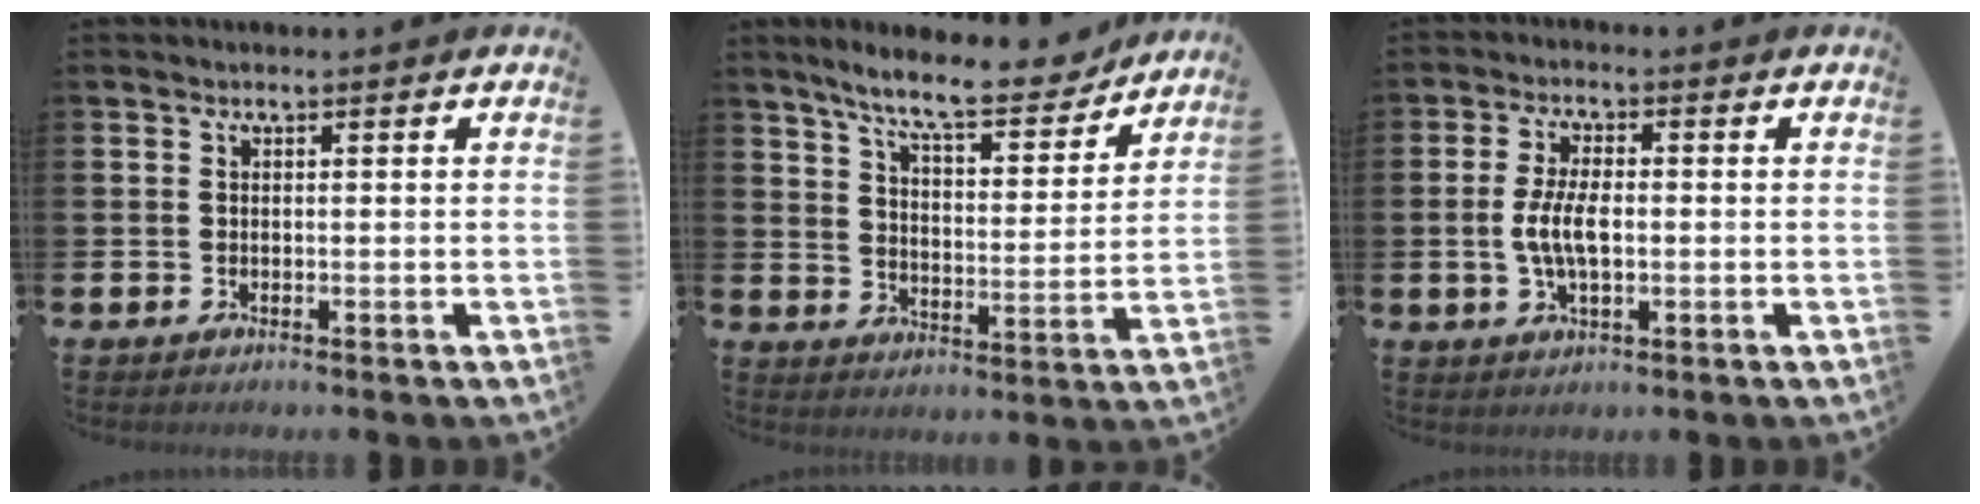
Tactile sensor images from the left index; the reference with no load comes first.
{"total": 9.4, "force": [8.4, 1.7, 3.9], "torque": [-0.089, -0.050, 0.143]}
{"total": 5.3, "force": [-0.2, 2.3, 4.7], "torque": [-0.094, -0.001, -0.011]}